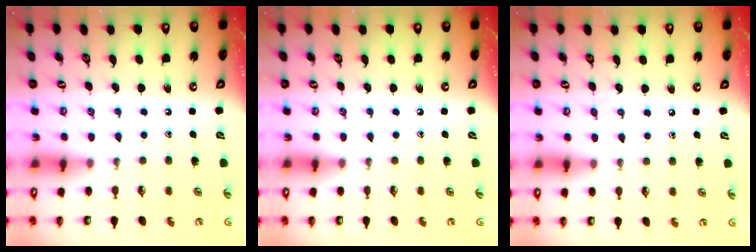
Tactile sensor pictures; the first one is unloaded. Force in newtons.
{"total": 0.0}
{"total": 3.2, "press": 3.2, "slide": 0.6}